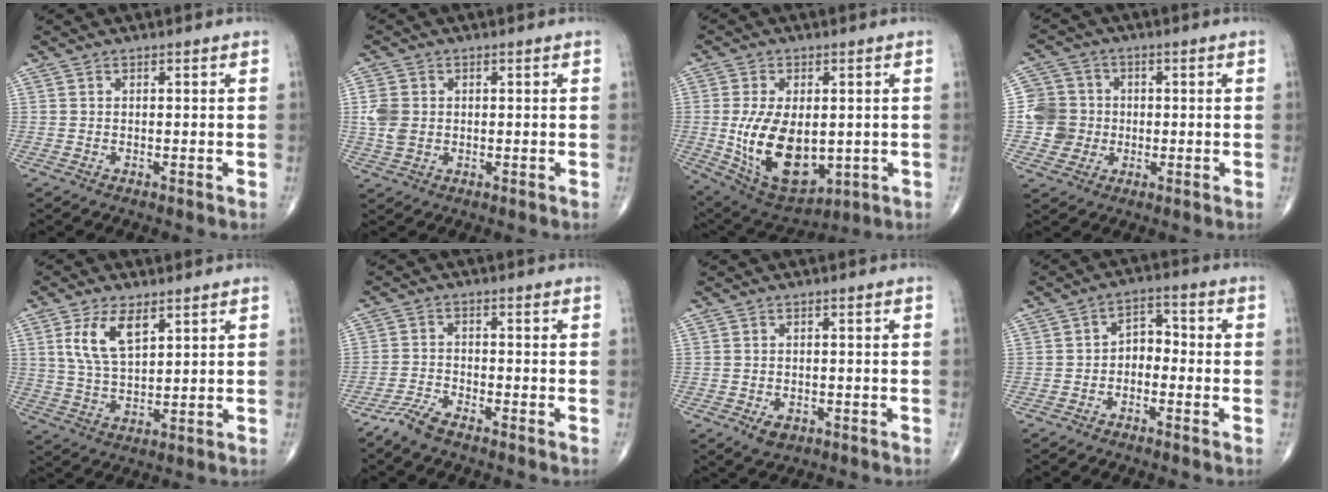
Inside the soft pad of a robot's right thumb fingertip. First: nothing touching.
{"total": 4.8, "force": [0.1, 3.7, 3.0], "torque": [-0.063, 0.004, 0.005]}
{"total": 16.7, "force": [-1.3, 9.6, 13.6], "torque": [-0.226, -0.009, 0.008]}
{"total": 8.1, "force": [-0.7, 7.9, 1.4], "torque": [0.002, 0.012, -0.018]}
{"total": 9.0, "force": [4.0, 4.4, 6.7], "torque": [-0.120, -0.015, 0.082]}
{"total": 4.0, "force": [-3.5, 0.8, 1.9], "torque": [-0.048, 0.010, -0.074]}
{"total": 3.0, "force": [-1.3, 2.0, 1.7], "torque": [-0.020, 0.001, -0.014]}
{"total": 4.6, "force": [-1.5, 3.2, 2.9], "torque": [-0.026, 0.031, -0.039]}